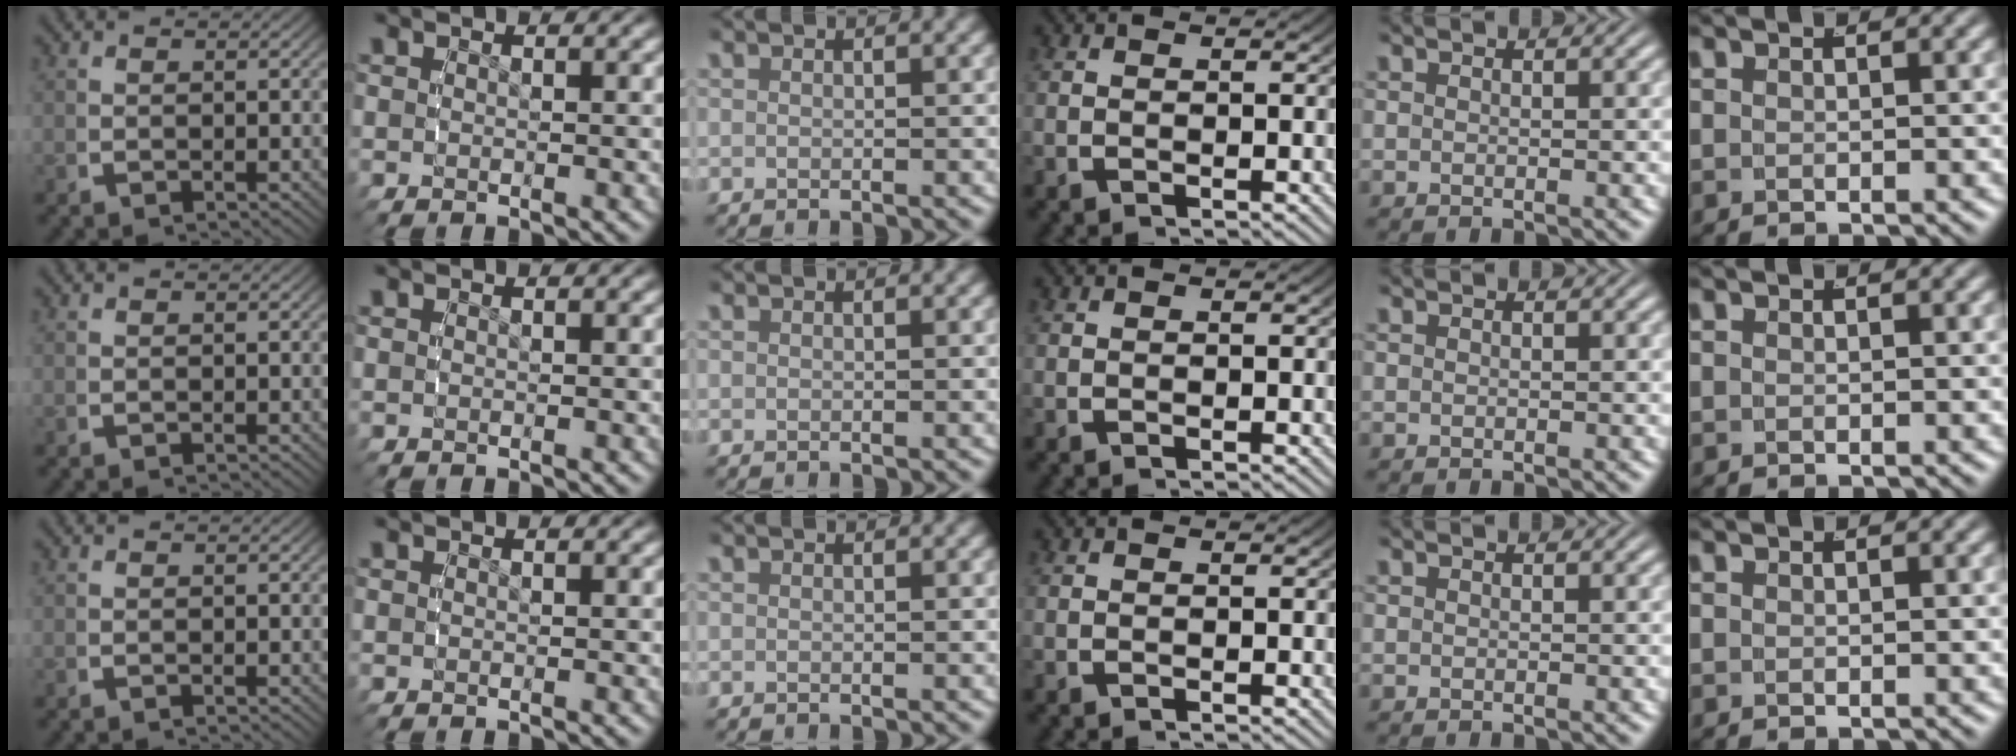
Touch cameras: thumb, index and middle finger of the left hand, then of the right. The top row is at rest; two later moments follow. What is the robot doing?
{"motion": "reach", "object": "air blower"}